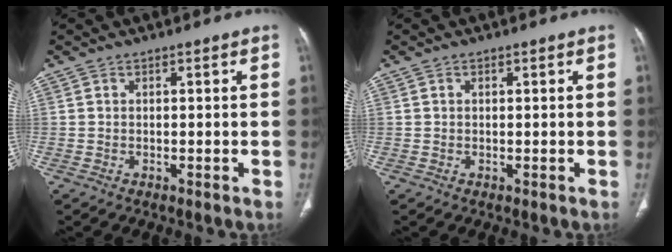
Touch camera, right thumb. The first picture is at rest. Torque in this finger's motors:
{"motor_torque": [0.01, -0.18, -0.33, -0.04, 0.10]}